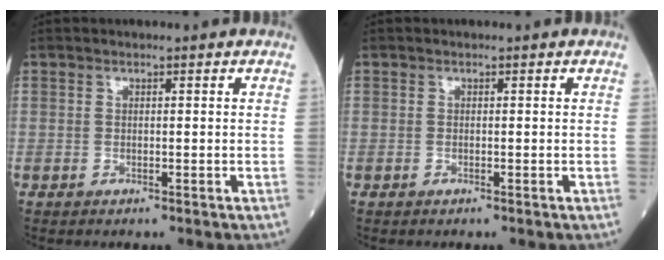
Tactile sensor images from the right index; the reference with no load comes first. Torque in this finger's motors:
{"motor_torque": [0.03, 0.00, 0.03, -0.01]}